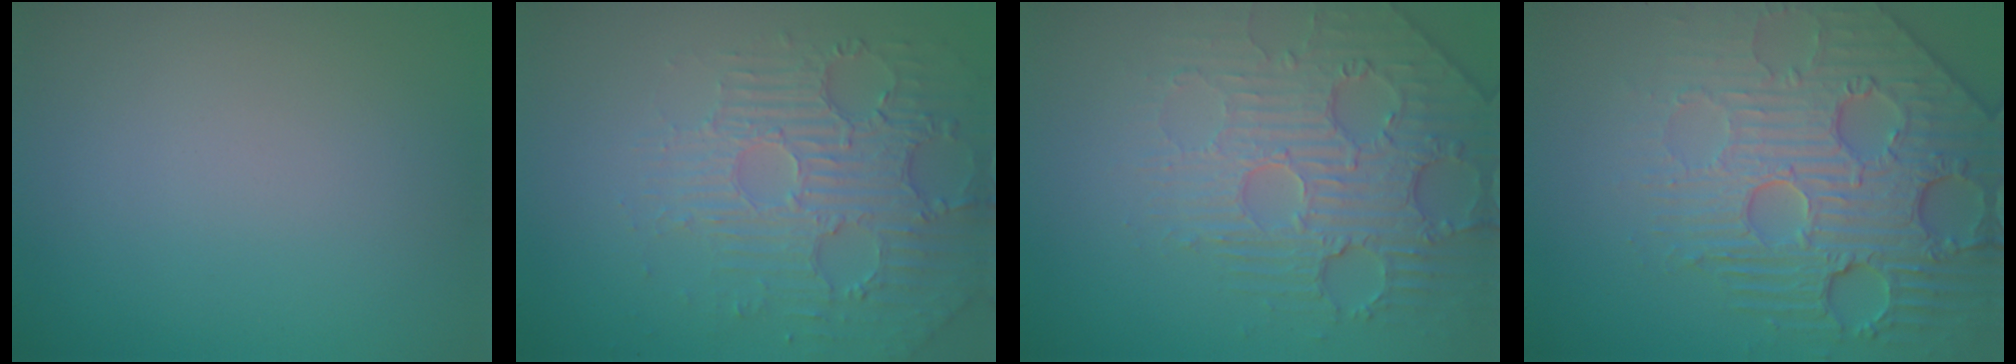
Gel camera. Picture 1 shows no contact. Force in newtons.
{"total": 4.7, "press": 3.7, "slide": 2.8}
{"total": 4.5, "press": 4.1, "slide": 1.7}
{"total": 7.2, "press": 5.7, "slide": 4.5}